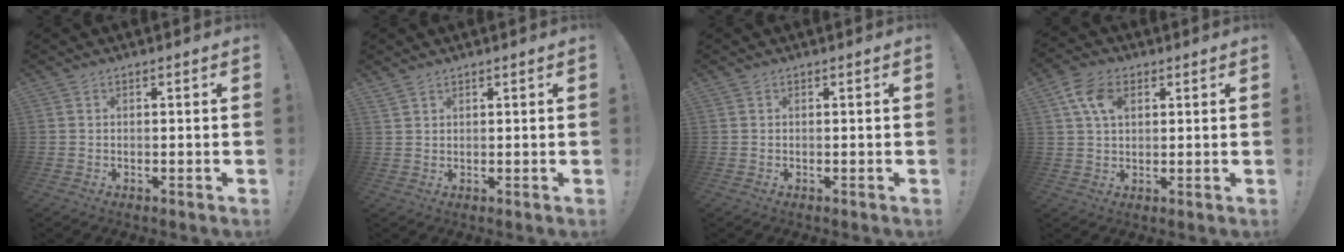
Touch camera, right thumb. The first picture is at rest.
{"total": 1.9, "force": [1.6, 0.8, 0.6], "torque": [-0.006, -0.012, 0.031]}
{"total": 0.0}
{"total": 8.6, "force": [3.2, 5.6, 5.8], "torque": [-0.115, 0.006, 0.063]}